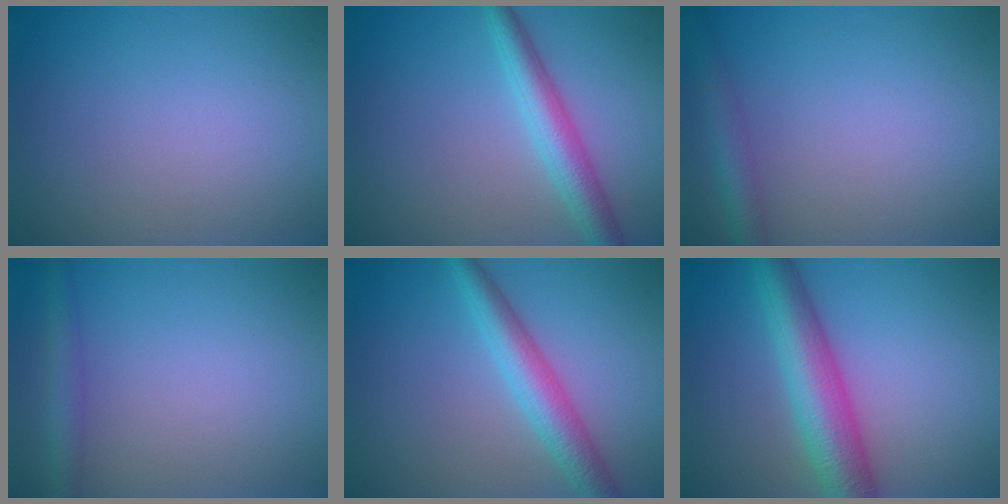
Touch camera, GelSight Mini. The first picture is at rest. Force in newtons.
{"total": 3.8, "press": 3.8, "slide": 0.2}
{"total": 2.9, "press": 2.9, "slide": 0.1}
{"total": 2.4, "press": 2.4, "slide": 0.1}
{"total": 4.3, "press": 4.3, "slide": 0.0}
{"total": 7.1, "press": 7.1, "slide": 0.1}